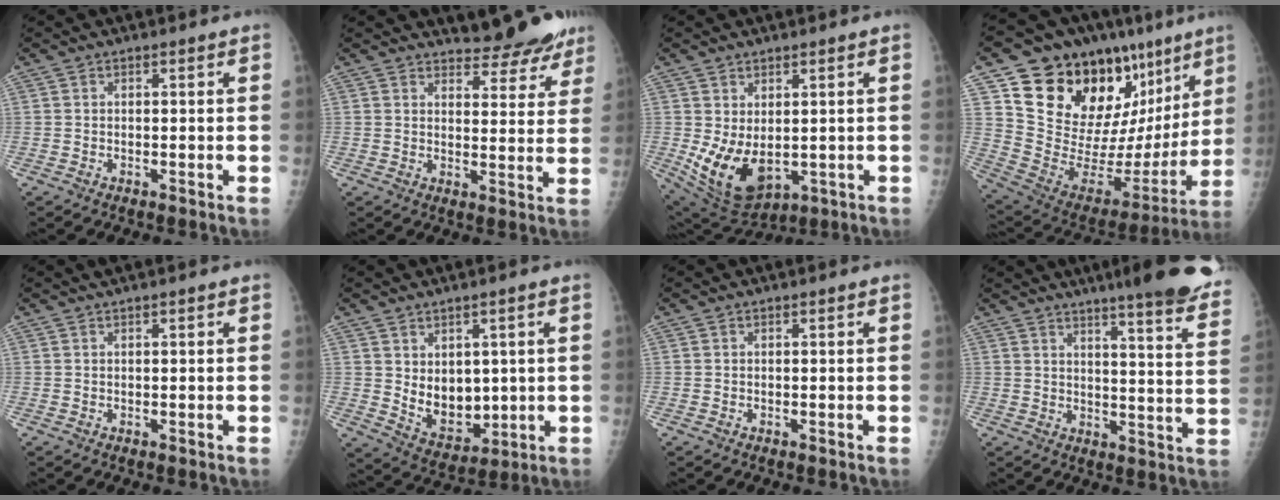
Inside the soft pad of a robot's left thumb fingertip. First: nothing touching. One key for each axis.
{"total": 9.5, "fx": 8.8, "fy": 2.9, "fz": 1.8, "tx": 0.007, "ty": -0.066, "tz": 0.104}
{"total": 10.8, "fx": -0.1, "fy": 6.8, "fz": 8.4, "tx": -0.133, "ty": -0.019, "tz": 0.026}
{"total": 30.8, "fx": 15.9, "fy": 17.1, "fz": 20.0, "tx": -0.254, "ty": -0.022, "tz": 0.273}
{"total": 1.5, "fx": 1.1, "fy": 0.2, "fz": 1.1, "tx": -0.016, "ty": 0.008, "tz": 0.015}
{"total": 9.2, "fx": 1.2, "fy": 6.4, "fz": 6.5, "tx": -0.066, "ty": -0.026, "tz": 0.043}
{"total": 0.0}
{"total": 18.5, "fx": 14.0, "fy": 2.1, "fz": 11.9, "tx": -0.131, "ty": -0.076, "tz": 0.167}